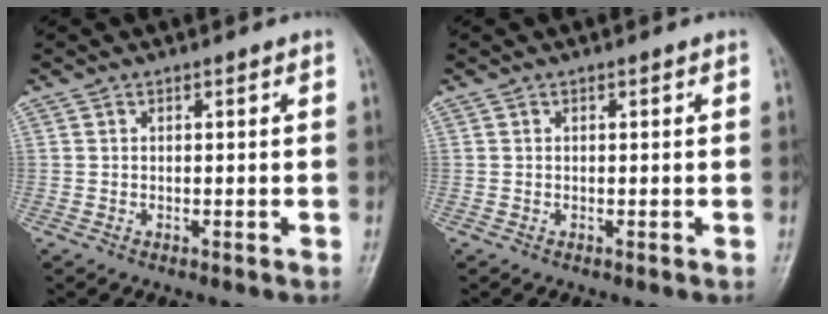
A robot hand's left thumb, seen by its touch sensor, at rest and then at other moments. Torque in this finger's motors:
{"motor_torque": [0.01, 0.00, -0.01, -0.02, 0.00]}